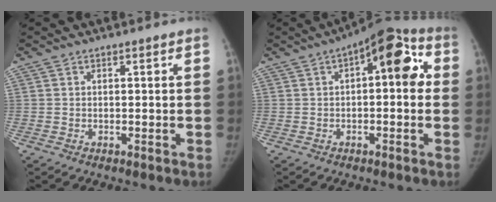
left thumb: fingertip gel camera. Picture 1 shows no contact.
{"total": 12.1, "force": [2.3, 5.4, 10.6], "torque": [-0.111, 0.037, 0.022]}